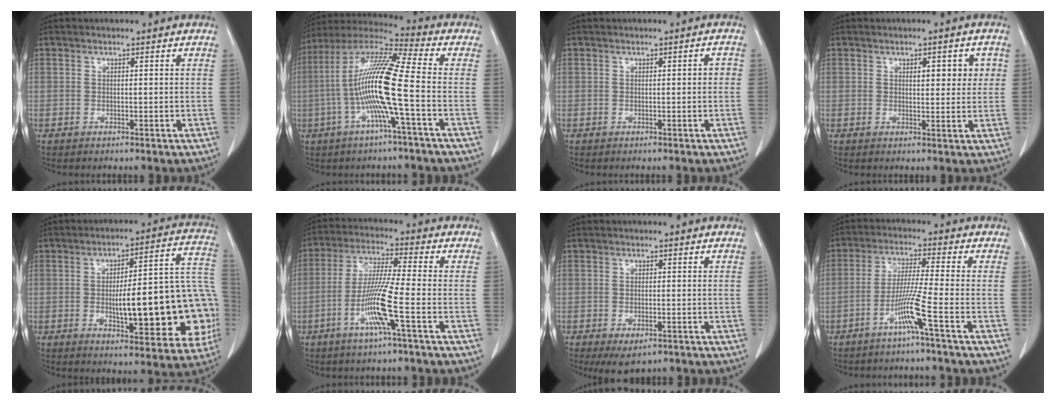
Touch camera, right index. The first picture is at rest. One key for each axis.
{"total": 14.3, "fx": -2.7, "fy": -0.4, "fz": 14.1, "tx": -0.279, "ty": 0.012, "tz": -0.063}
{"total": 1.1, "fx": -0.1, "fy": 0.4, "fz": 1.0, "tx": -0.010, "ty": 0.003, "tz": -0.001}
{"total": 4.4, "fx": 1.4, "fy": 1.8, "fz": 3.8, "tx": -0.048, "ty": 0.006, "tz": 0.018}
{"total": 22.3, "fx": -3.7, "fy": 5.4, "fz": 21.3, "tx": -0.211, "ty": 0.042, "tz": -0.032}
{"total": 9.6, "fx": -3.5, "fy": -0.9, "fz": 8.9, "tx": -0.177, "ty": -0.006, "tz": -0.072}
{"total": 4.3, "fx": -2.6, "fy": 2.0, "fz": 2.8, "tx": -0.042, "ty": -0.007, "tz": -0.030}
{"total": 6.2, "fx": -3.1, "fy": -1.8, "fz": 5.1, "tx": -0.102, "ty": -0.004, "tz": -0.065}